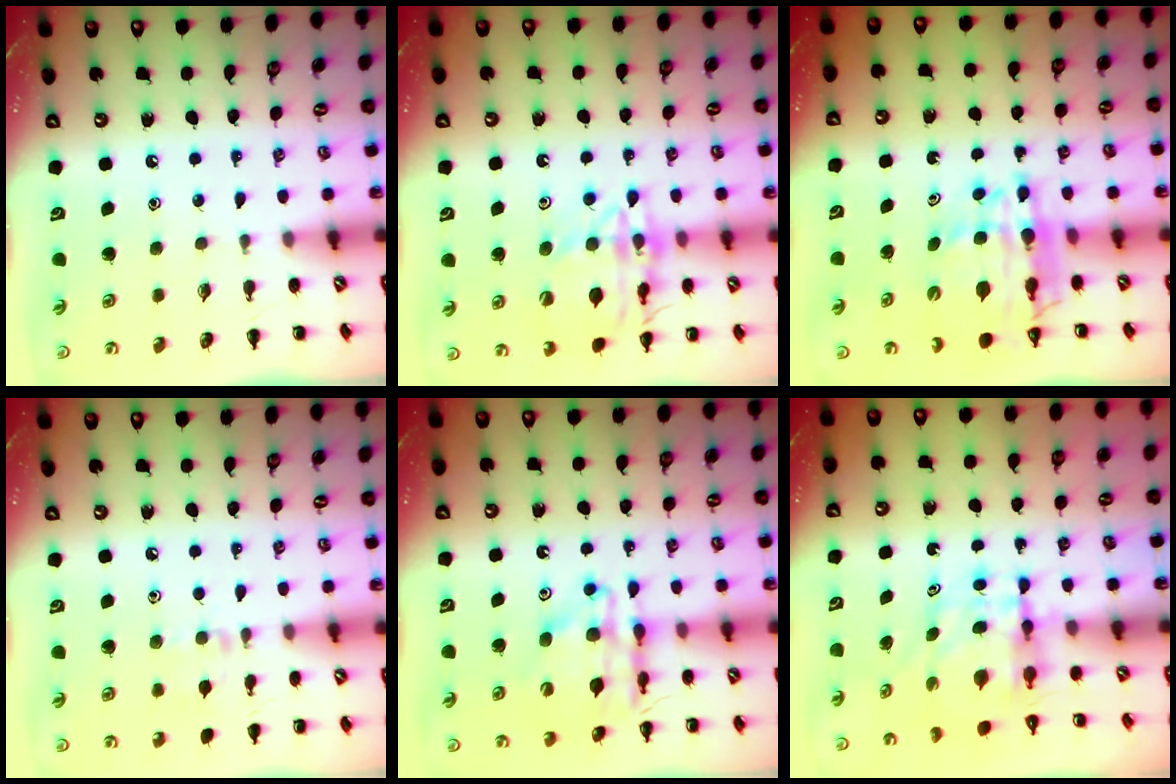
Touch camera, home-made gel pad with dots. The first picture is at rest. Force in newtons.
{"total": 15.7, "press": 15.6, "slide": 1.0}
{"total": 13.2, "press": 12.7, "slide": 3.8}
{"total": 6.4, "press": 6.0, "slide": 2.3}
{"total": 12.0, "press": 11.5, "slide": 3.4}
{"total": 6.0, "press": 5.9, "slide": 1.0}